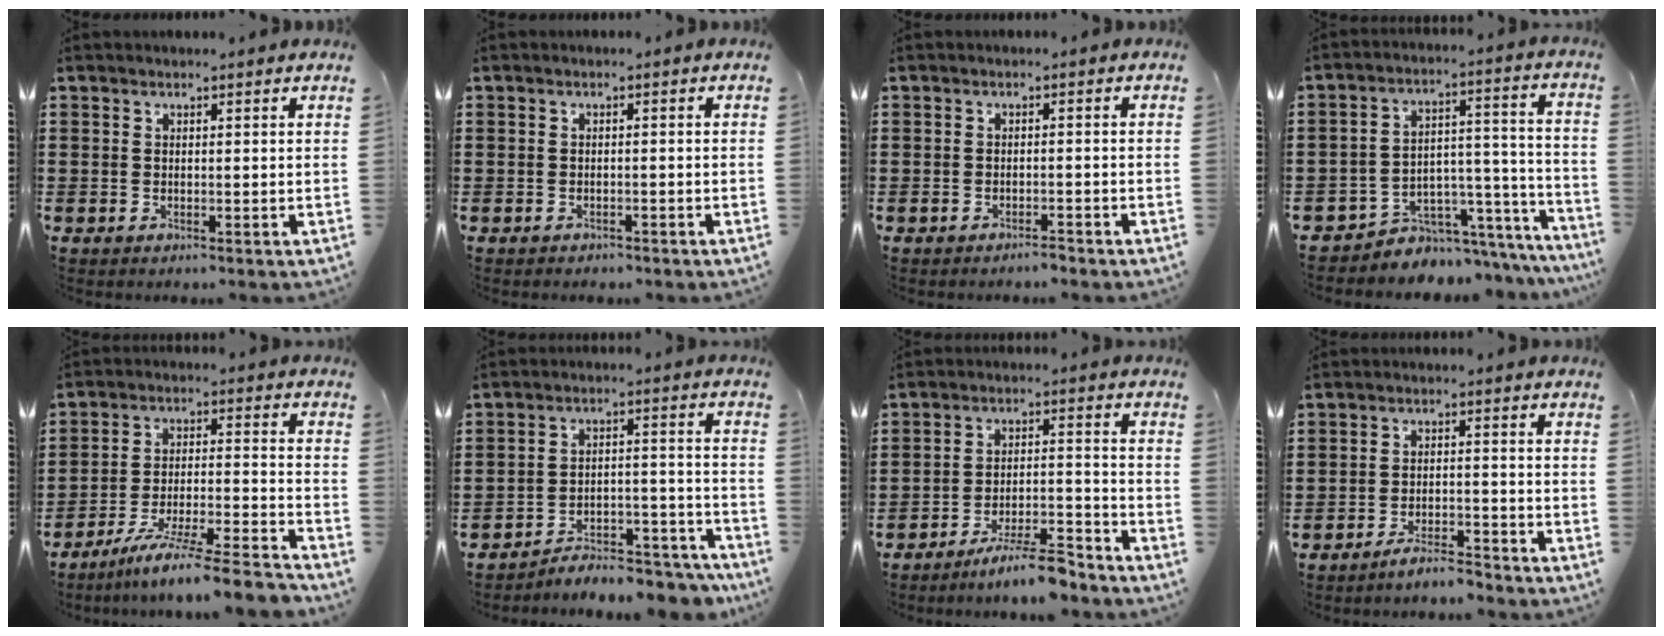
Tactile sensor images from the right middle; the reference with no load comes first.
{"total": 0.8, "force": [-0.8, 0.2, 0.0], "torque": [-0.003, -0.002, -0.017]}
{"total": 1.2, "force": [-1.1, 0.1, 0.4], "torque": [-0.012, -0.002, -0.021]}
{"total": 4.4, "force": [-3.7, 2.4, 0.0], "torque": [-0.014, -0.005, -0.073]}
{"total": 9.4, "force": [-8.3, -0.4, 4.4], "torque": [-0.071, -0.001, -0.159]}
{"total": 5.9, "force": [-5.8, 0.6, 1.0], "torque": [-0.015, 0.008, -0.114]}
{"total": 7.5, "force": [-6.6, 0.3, 3.5], "torque": [-0.056, 0.000, -0.118]}
{"total": 3.8, "force": [-3.7, 0.1, 0.9], "torque": [-0.017, 0.002, -0.073]}